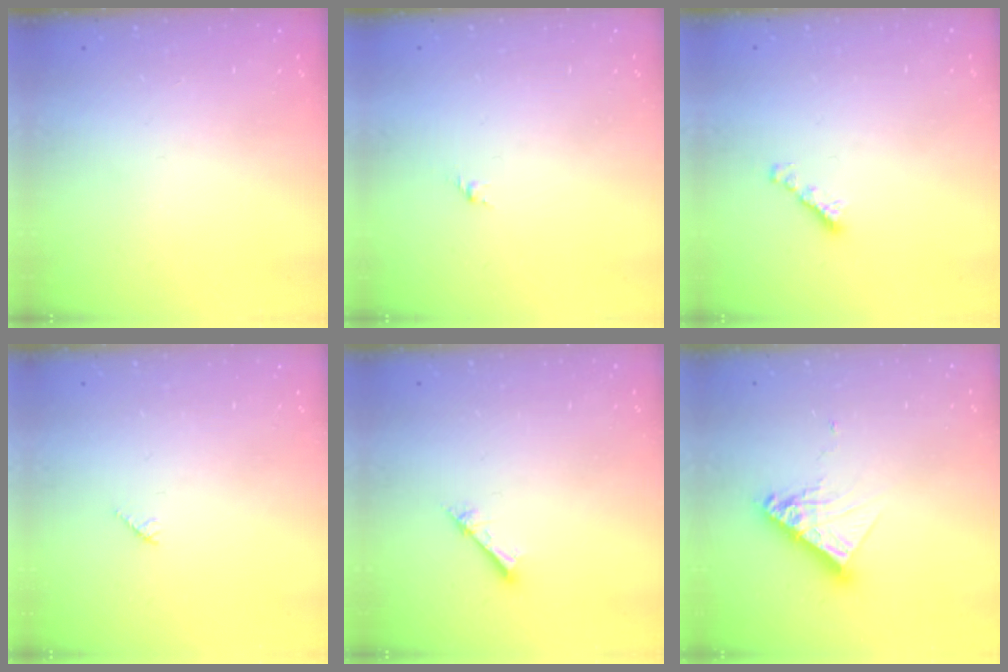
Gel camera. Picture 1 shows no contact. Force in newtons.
{"total": 1.6, "press": 1.5, "slide": 0.6}
{"total": 2.2, "press": 2.1, "slide": 0.5}
{"total": 4.2, "press": 4.1, "slide": 0.7}
{"total": 1.5, "press": 1.5, "slide": 0.1}
{"total": 10.1, "press": 10.1, "slide": 0.9}